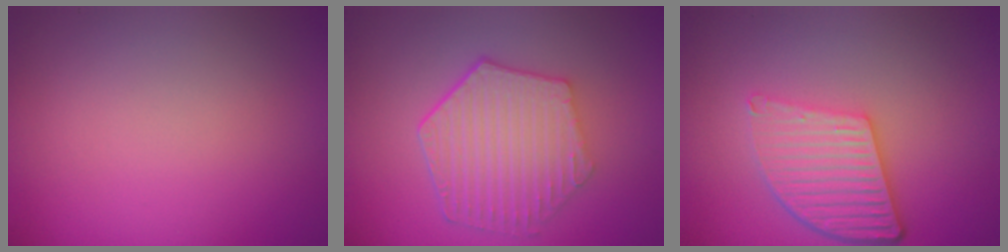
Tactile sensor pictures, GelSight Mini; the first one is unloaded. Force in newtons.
{"total": 6.4, "press": 4.8, "slide": 4.2}
{"total": 5.5, "press": 4.0, "slide": 3.8}